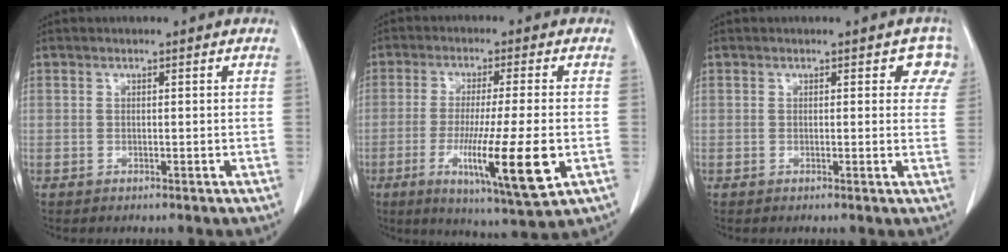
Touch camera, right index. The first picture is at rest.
{"total": 13.6, "force": [-3.6, 0.3, 13.1], "torque": [-0.222, -0.038, -0.055]}
{"total": 3.9, "force": [2.3, 2.2, 2.3], "torque": [-0.005, 0.005, 0.011]}